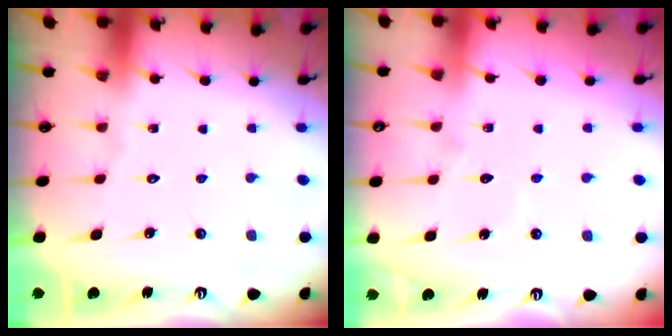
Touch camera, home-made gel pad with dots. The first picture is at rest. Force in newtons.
{"total": 3.7, "press": 3.7, "slide": 0.4}